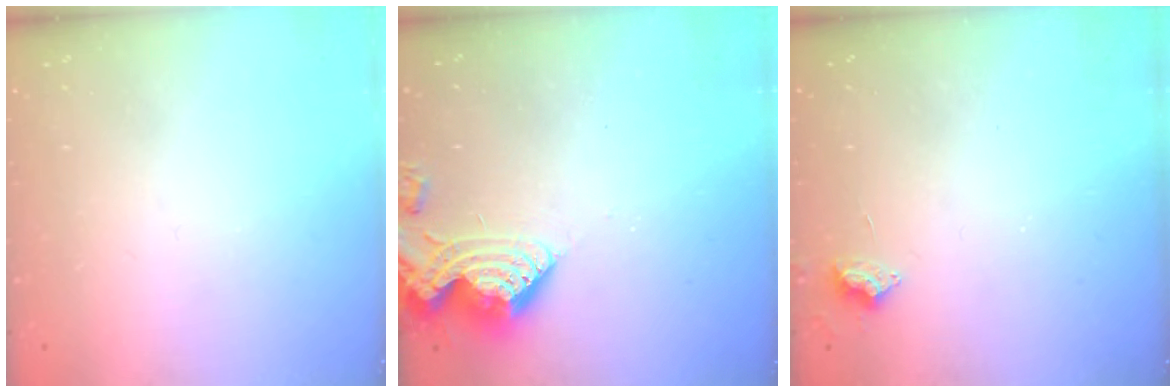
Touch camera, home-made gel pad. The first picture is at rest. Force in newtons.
{"total": 11.5, "press": 11.5, "slide": 0.8}
{"total": 7.2, "press": 7.2, "slide": 0.9}